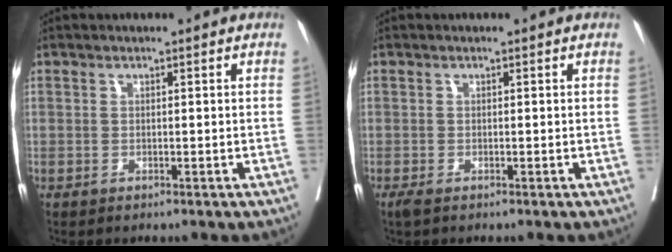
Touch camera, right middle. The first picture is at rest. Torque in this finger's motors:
{"motor_torque": [1.07, -1.07, 0.41, 0.12]}